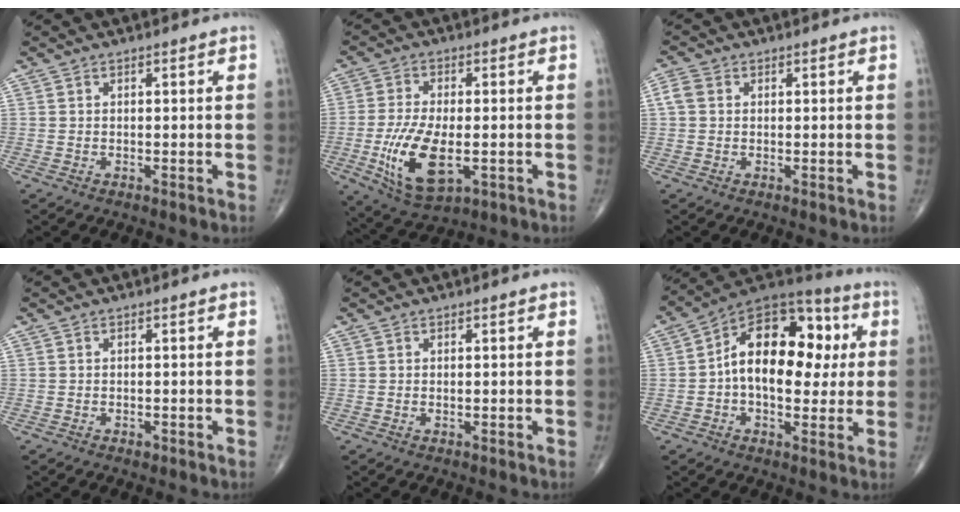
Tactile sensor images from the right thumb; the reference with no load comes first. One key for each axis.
{"total": 13.0, "fx": -3.0, "fy": 6.0, "fz": 11.1, "tx": -0.215, "ty": -0.009, "tz": -0.043}
{"total": 2.6, "fx": 0.5, "fy": 2.1, "fz": 1.5, "tx": -0.037, "ty": 0.010, "tz": 0.008}
{"total": 0.6, "fx": -0.4, "fy": 0.3, "fz": 0.4, "tx": -0.004, "ty": 0.000, "tz": -0.006}
{"total": 0.0}
{"total": 20.0, "fx": 2.1, "fy": 12.0, "fz": 15.8, "tx": -0.205, "ty": 0.032, "tz": 0.023}